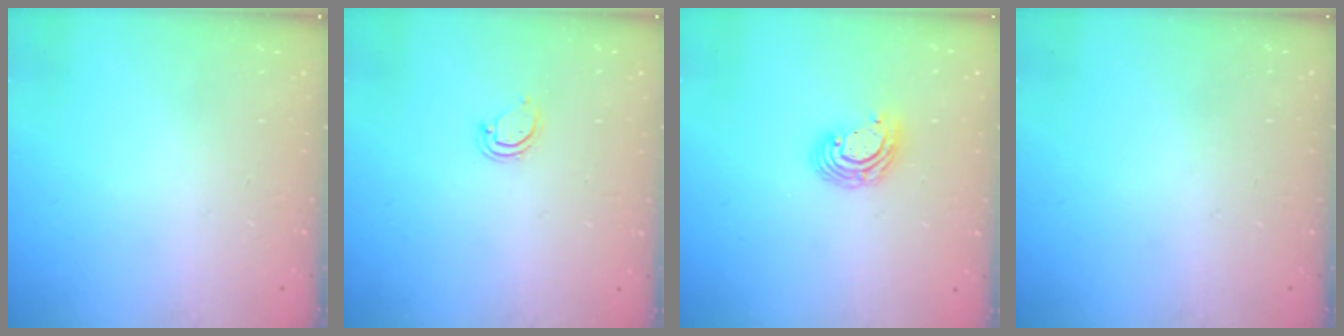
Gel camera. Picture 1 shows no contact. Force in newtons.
{"total": 3.6, "press": 3.6, "slide": 0.5}
{"total": 7.3, "press": 7.1, "slide": 1.3}
{"total": 0.0}